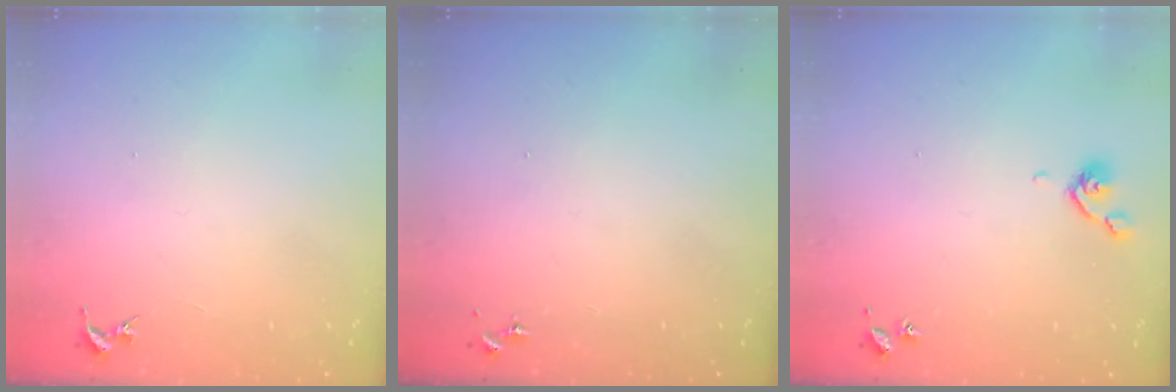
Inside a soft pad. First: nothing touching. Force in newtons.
{"total": 0.0}
{"total": 5.7, "press": 5.5, "slide": 1.5}